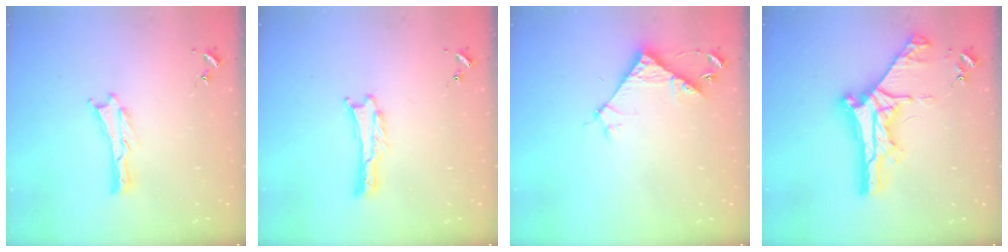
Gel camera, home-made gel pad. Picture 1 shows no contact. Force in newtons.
{"total": 0.0}
{"total": 5.8, "press": 5.8, "slide": 0.2}
{"total": 10.1, "press": 10.1, "slide": 1.0}